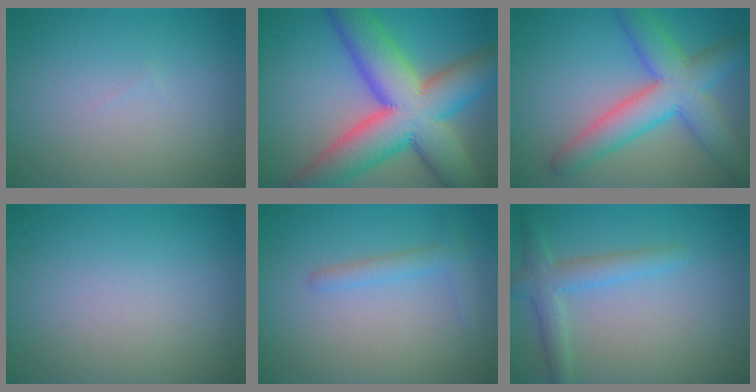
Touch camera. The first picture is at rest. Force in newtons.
{"total": 13.6, "press": 13.6, "slide": 0.6}
{"total": 7.4, "press": 7.4, "slide": 0.2}
{"total": 0.0}
{"total": 1.9, "press": 1.9, "slide": 0.1}
{"total": 2.9, "press": 2.9, "slide": 0.2}